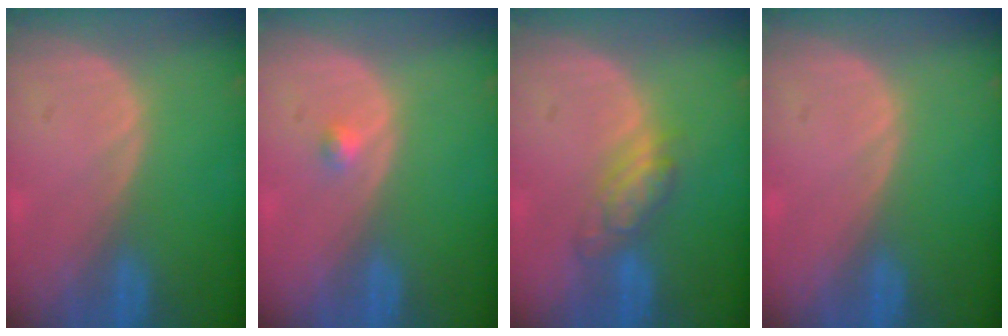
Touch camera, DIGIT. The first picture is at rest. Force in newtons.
{"total": 1.2, "press": 1.1, "slide": 0.6}
{"total": 5.4, "press": 4.7, "slide": 2.7}
{"total": 0.0}